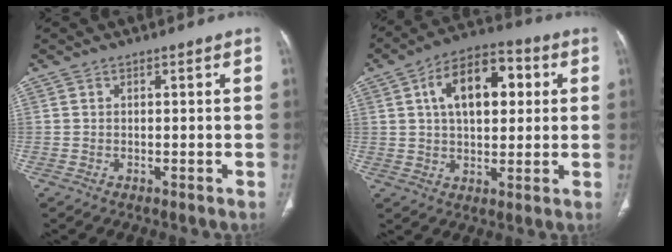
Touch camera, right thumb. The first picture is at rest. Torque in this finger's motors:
{"motor_torque": [-1.16, 1.40, 0.99, 1.04, 0.27]}